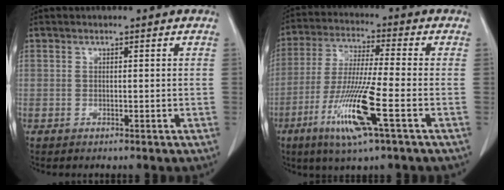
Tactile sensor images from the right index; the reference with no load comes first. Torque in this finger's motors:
{"motor_torque": [1.26, -0.87, 0.35, 0.13]}